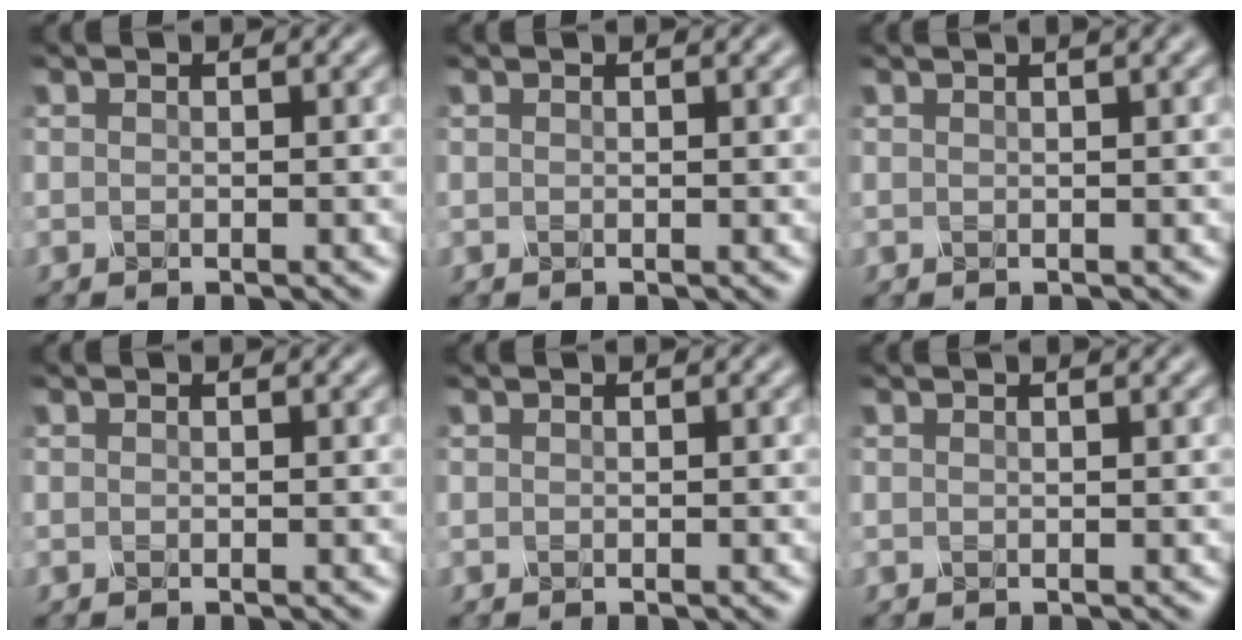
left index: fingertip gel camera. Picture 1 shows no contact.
{"total": 0.8, "force": [0.6, 0.1, 0.5], "torque": [-0.009, 0.001, 0.005]}
{"total": 2.2, "force": [1.3, 0.7, 1.6], "torque": [-0.011, 0.007, 0.003]}
{"total": 0.0}
{"total": 0.0}
{"total": 1.1, "force": [0.8, 0.3, 0.7], "torque": [-0.010, 0.000, 0.005]}